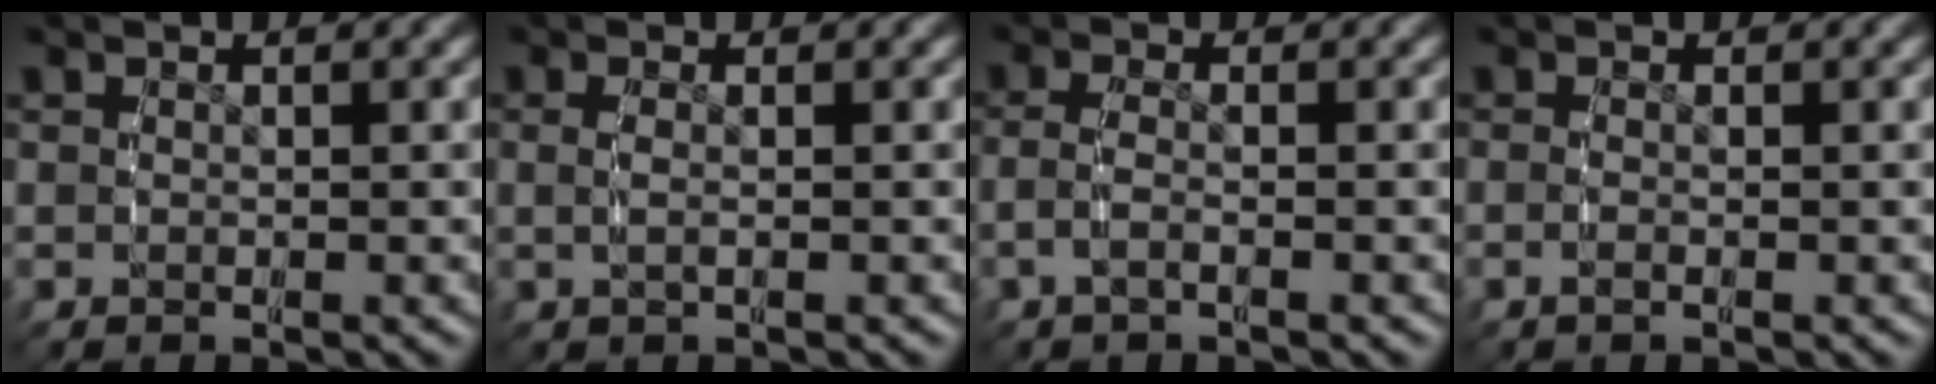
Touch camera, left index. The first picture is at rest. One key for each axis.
{"total": 1.2, "fx": 0.0, "fy": 0.5, "fz": 1.1, "tx": -0.027, "ty": 0.000, "tz": -0.001}
{"total": 2.2, "fx": -0.8, "fy": 1.1, "fz": 1.7, "tx": -0.046, "ty": -0.005, "tz": -0.015}
{"total": 1.0, "fx": -0.7, "fy": 0.1, "fz": 0.7, "tx": -0.020, "ty": -0.007, "tz": -0.011}